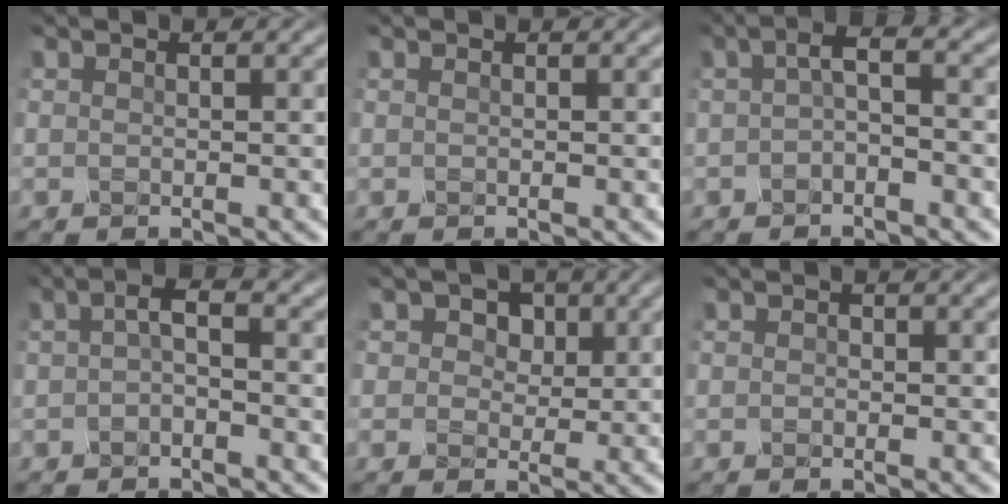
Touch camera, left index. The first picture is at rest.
{"total": 0.0}
{"total": 2.4, "force": [-0.6, 0.8, 2.1], "torque": [-0.042, 0.007, -0.019]}
{"total": 1.9, "force": [-0.5, 0.7, 1.7], "torque": [-0.034, 0.008, -0.016]}
{"total": 4.5, "force": [1.8, 3.5, 2.3], "torque": [-0.050, 0.001, 0.020]}
{"total": 0.5, "force": [-0.3, 0.4, 0.0], "torque": [0.001, 0.000, -0.007]}